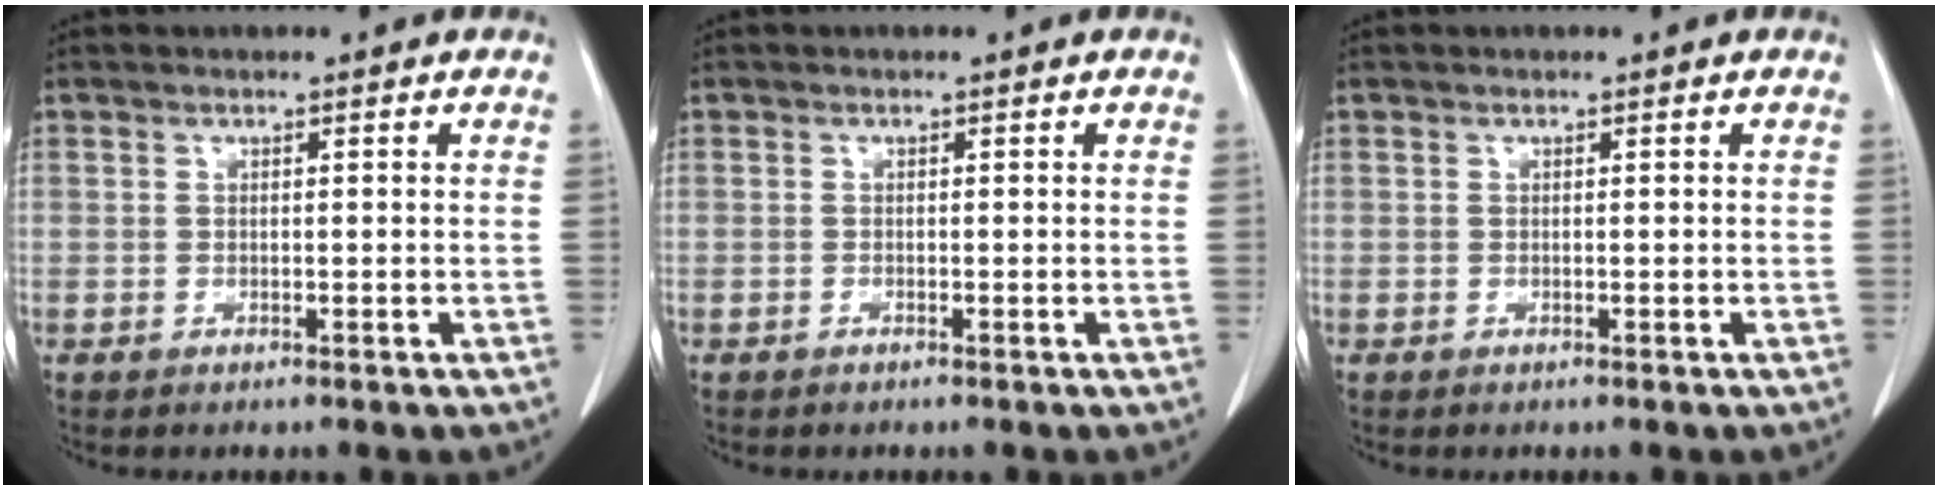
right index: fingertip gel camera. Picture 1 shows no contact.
{"total": 0.0}
{"total": 0.0}